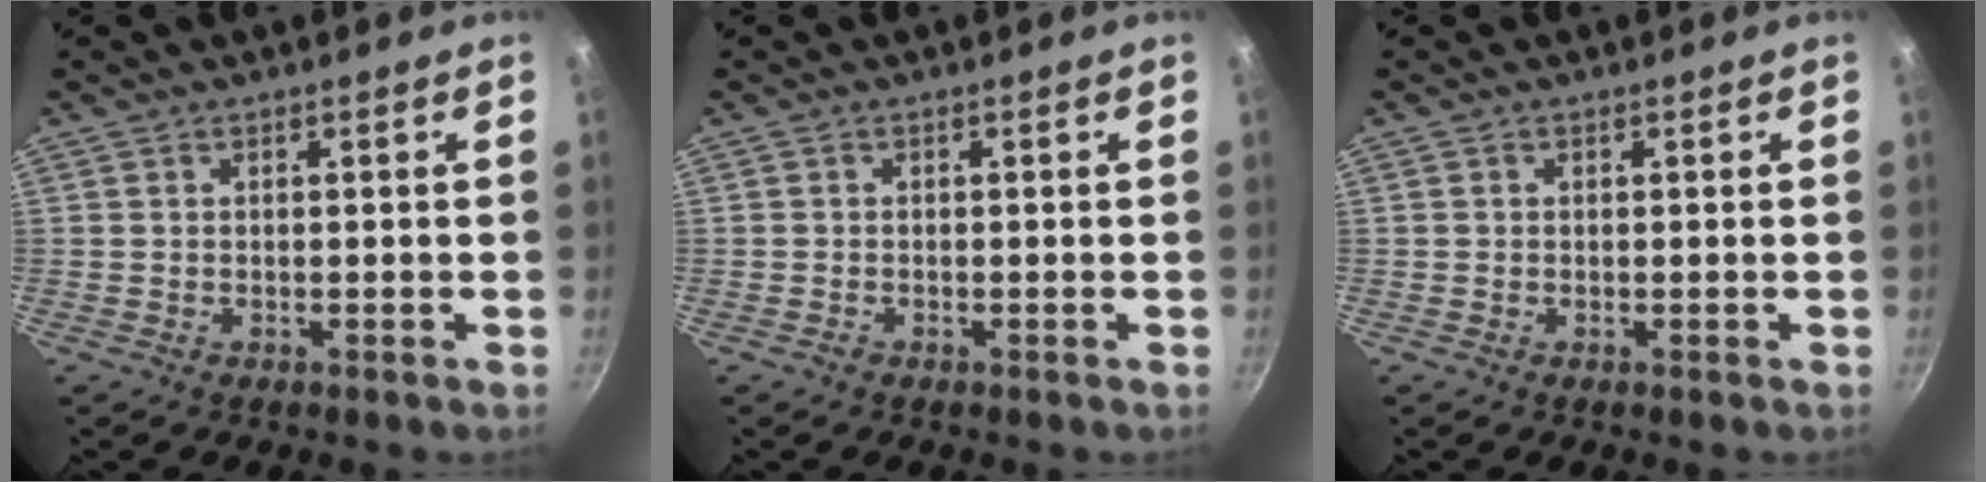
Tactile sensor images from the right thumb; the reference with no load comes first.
{"total": 0.6, "force": [-0.4, 0.4, 0.1], "torque": [-0.003, 0.004, -0.009]}
{"total": 0.0}